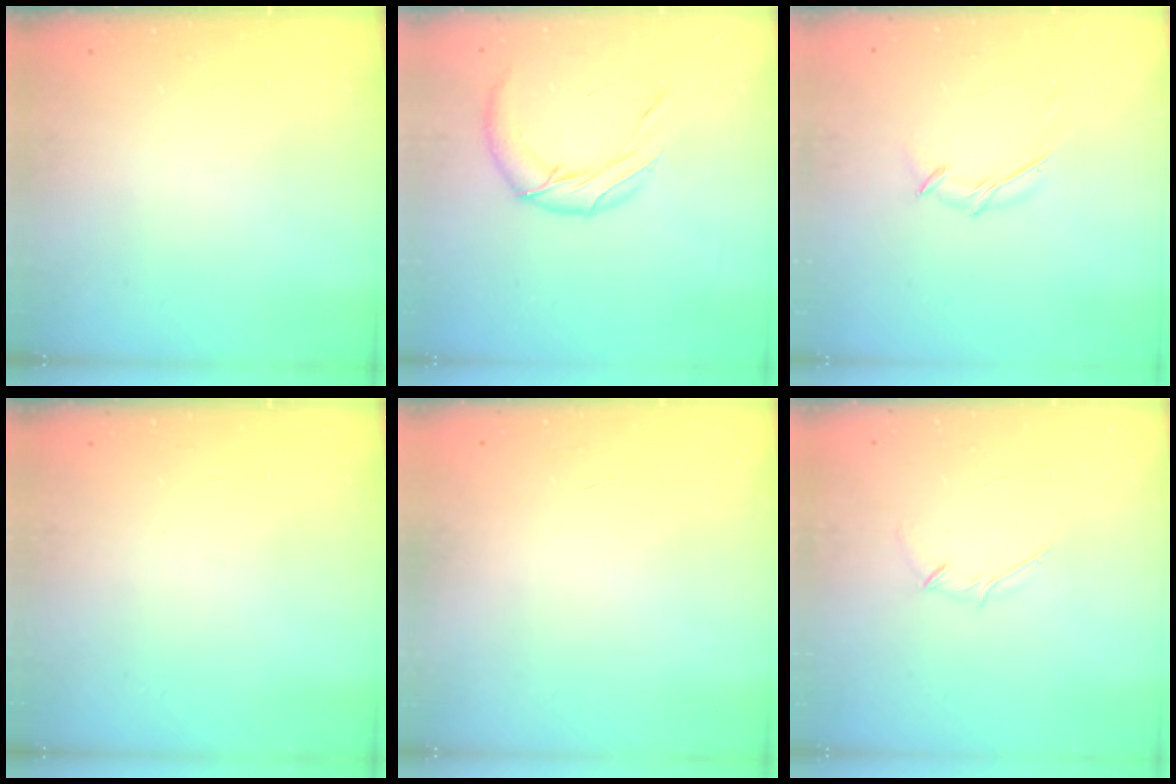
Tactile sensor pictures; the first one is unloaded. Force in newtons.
{"total": 10.3, "press": 10.2, "slide": 1.2}
{"total": 5.3, "press": 5.2, "slide": 0.9}
{"total": 0.0}
{"total": 0.0}
{"total": 2.7, "press": 2.6, "slide": 0.7}